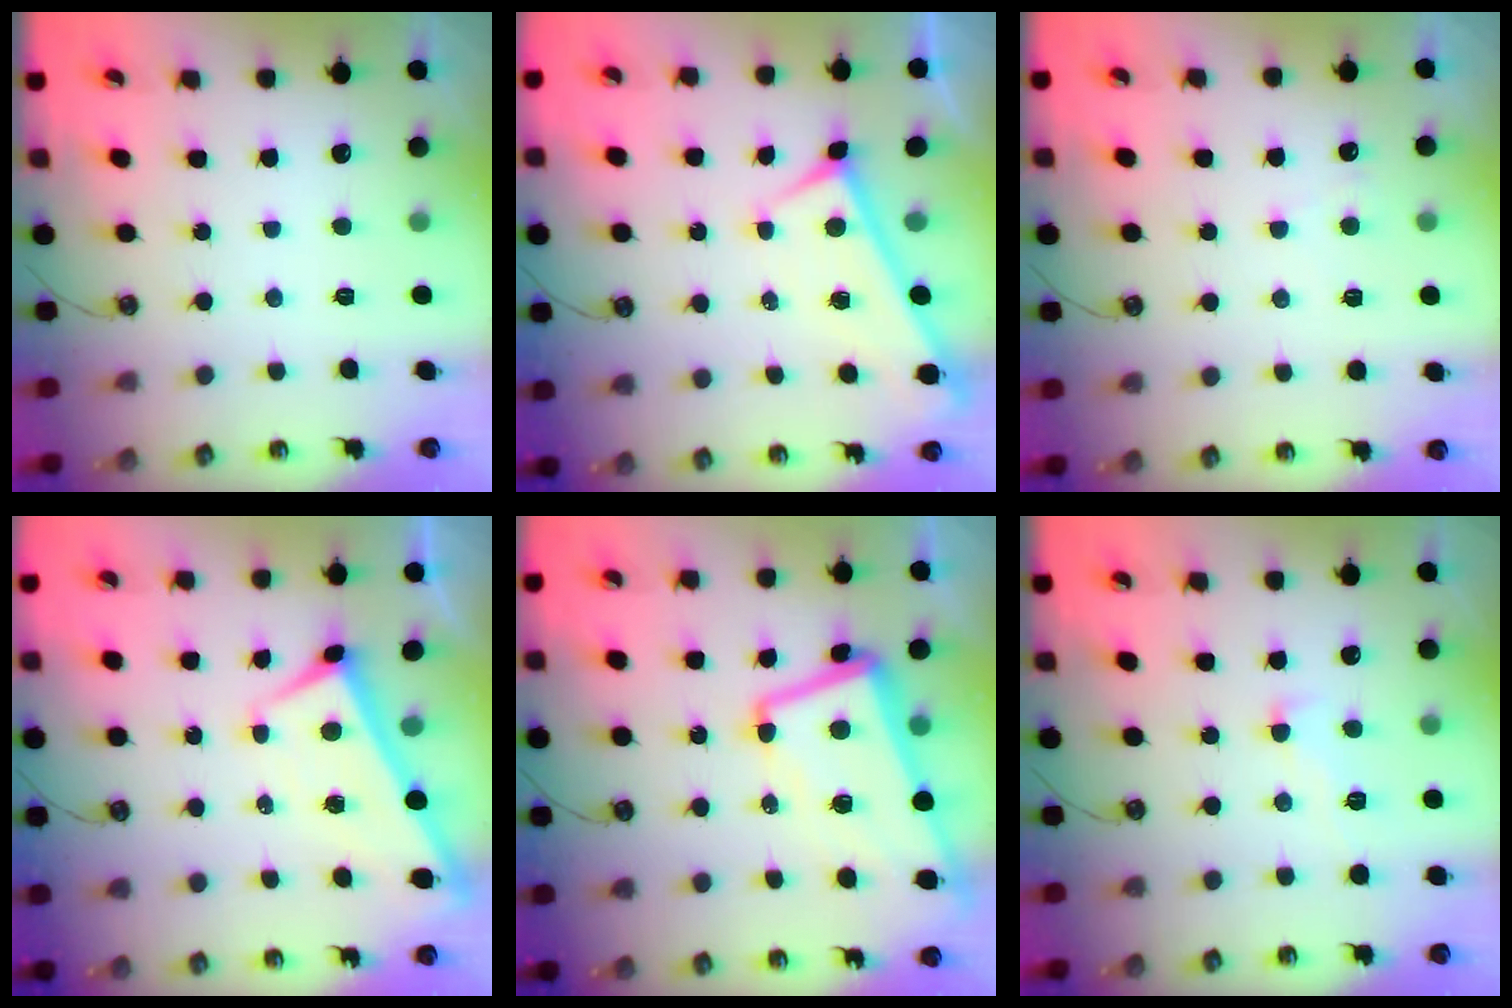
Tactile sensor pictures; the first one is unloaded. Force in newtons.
{"total": 0.0}
{"total": 5.4, "press": 5.4, "slide": 0.4}
{"total": 2.1, "press": 2.1, "slide": 0.3}
{"total": 7.4, "press": 7.1, "slide": 2.2}
{"total": 1.0, "press": 0.7, "slide": 0.8}